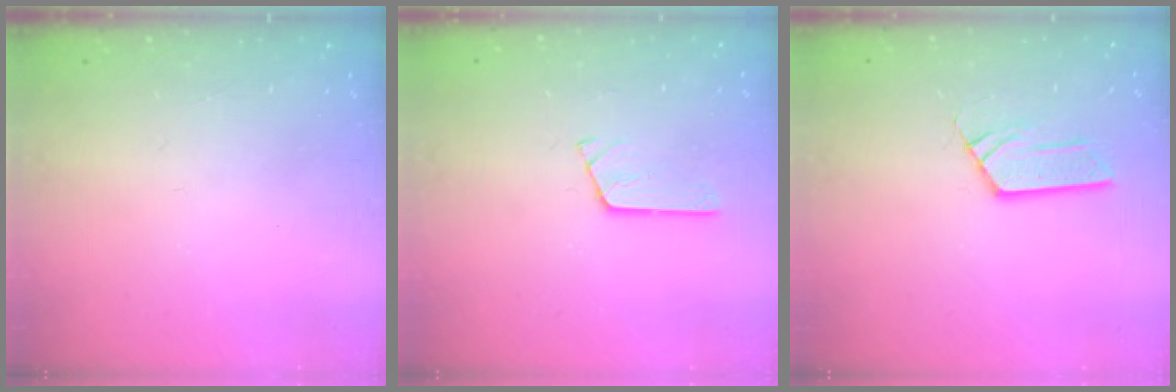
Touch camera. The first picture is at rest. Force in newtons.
{"total": 2.6, "press": 2.6, "slide": 0.3}
{"total": 5.5, "press": 5.5, "slide": 0.3}